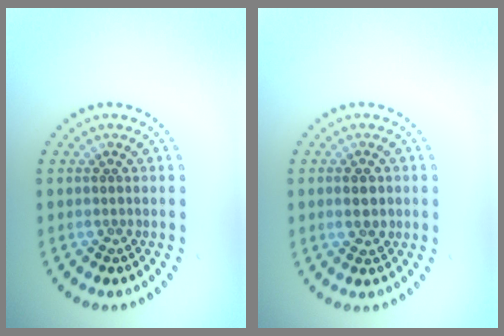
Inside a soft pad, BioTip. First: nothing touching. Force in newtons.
{"total": 2.4, "press": 2.4, "slide": 0.2}